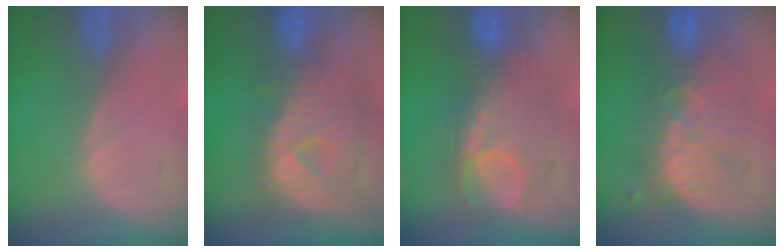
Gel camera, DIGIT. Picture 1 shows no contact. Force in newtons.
{"total": 11.5, "press": 10.0, "slide": 5.7}
{"total": 8.3, "press": 8.3, "slide": 0.2}
{"total": 8.8, "press": 8.8, "slide": 0.2}